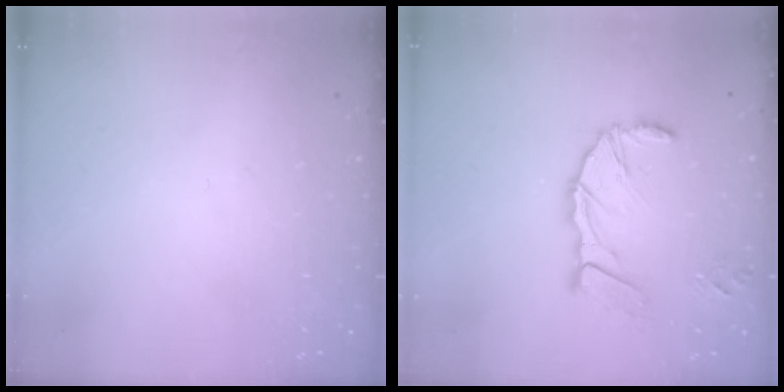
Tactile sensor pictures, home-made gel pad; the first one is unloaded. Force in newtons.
{"total": 13.2, "press": 13.0, "slide": 2.3}